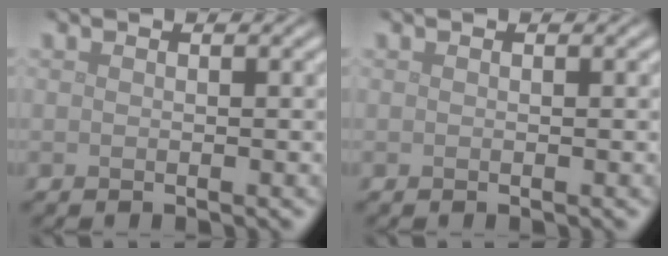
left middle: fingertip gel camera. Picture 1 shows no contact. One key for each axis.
{"total": 0.0}